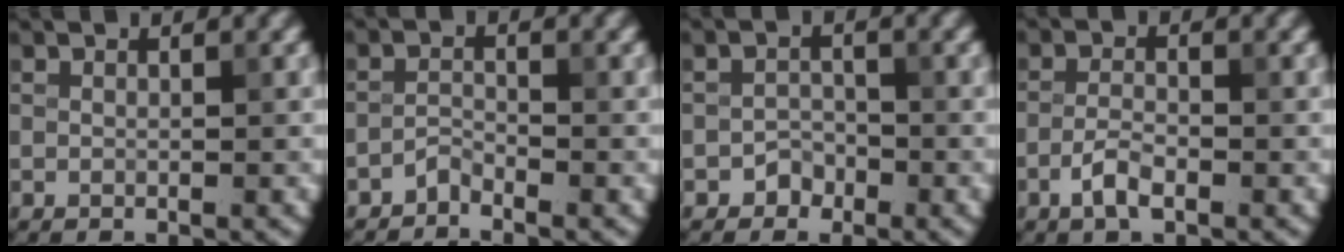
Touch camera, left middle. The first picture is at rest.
{"total": 1.3, "force": [-1.3, 0.3, 0.3], "torque": [-0.005, 0.006, -0.028]}
{"total": 1.5, "force": [-1.0, 1.1, 0.3], "torque": [0.003, 0.007, -0.018]}
{"total": 2.3, "force": [-1.3, 0.8, 1.8], "torque": [-0.037, 0.004, -0.030]}